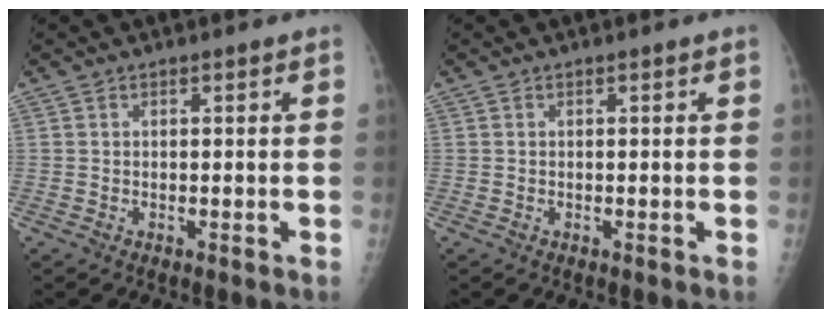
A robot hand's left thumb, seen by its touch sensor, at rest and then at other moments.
{"total": 0.0}